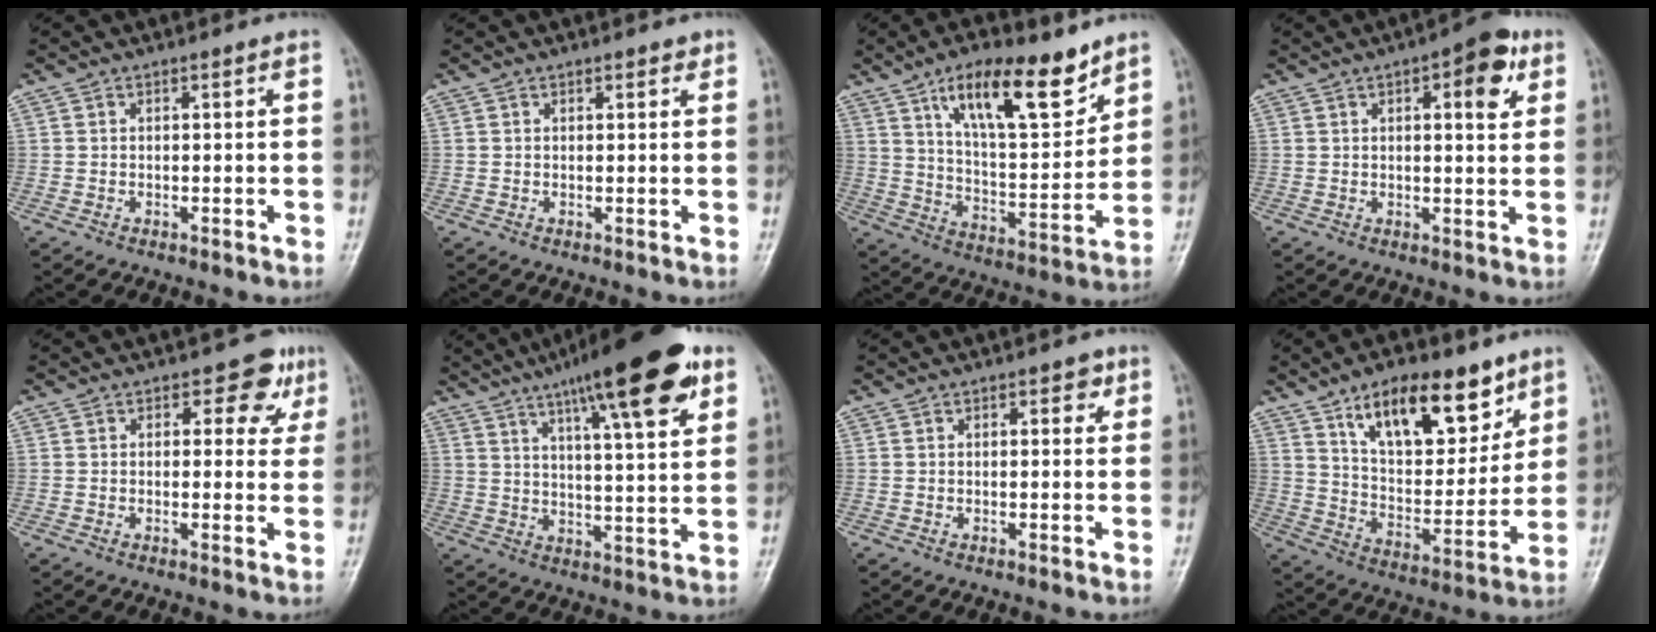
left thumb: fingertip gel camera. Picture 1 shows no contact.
{"total": 1.2, "force": [0.8, 0.5, 0.7], "torque": [-0.003, -0.003, 0.008]}
{"total": 17.5, "force": [10.8, 6.3, 12.3], "torque": [-0.163, -0.058, 0.187]}
{"total": 8.4, "force": [3.5, 3.2, 7.0], "torque": [-0.070, -0.006, 0.039]}
{"total": 5.6, "force": [2.7, 3.8, 3.1], "torque": [0.003, -0.006, 0.025]}
{"total": 20.1, "force": [11.3, 4.5, 16.0], "torque": [-0.224, -0.026, 0.169]}
{"total": 2.4, "force": [1.0, 1.4, 1.6], "torque": [-0.004, 0.000, 0.009]}
{"total": 18.7, "force": [11.2, 8.5, 12.3], "torque": [-0.139, -0.057, 0.192]}